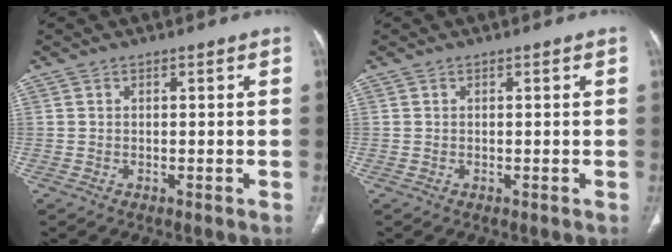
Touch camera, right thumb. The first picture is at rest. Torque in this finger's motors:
{"motor_torque": [0.01, 0.01, -0.02, -0.01, 0.00]}